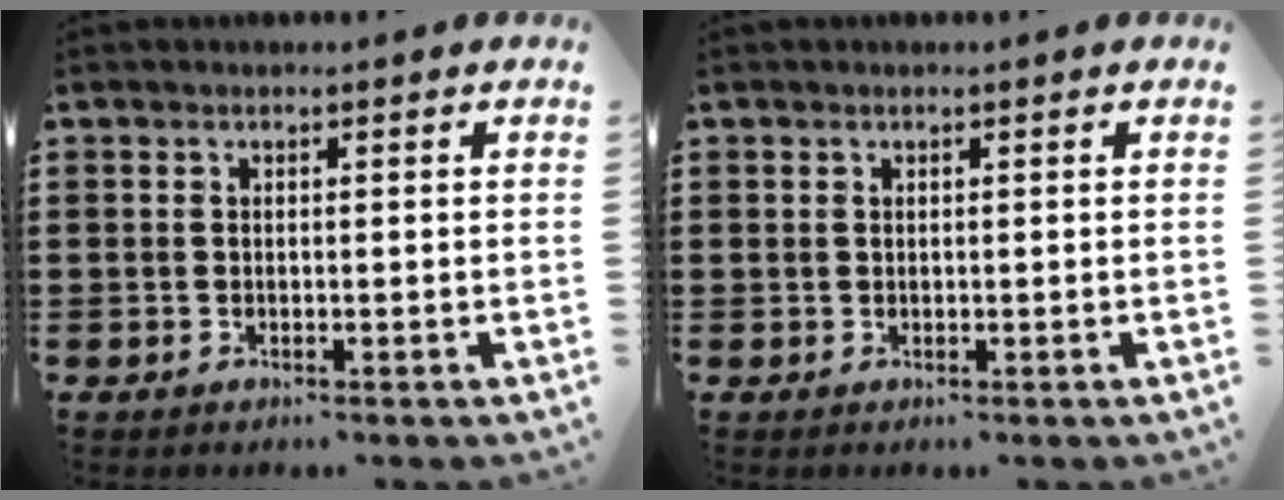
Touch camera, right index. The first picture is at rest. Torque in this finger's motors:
{"motor_torque": [-0.38, 0.32, -0.02, -0.01]}